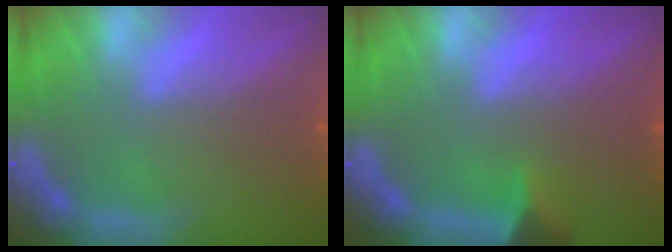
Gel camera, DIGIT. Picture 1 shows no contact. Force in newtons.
{"total": 2.4}